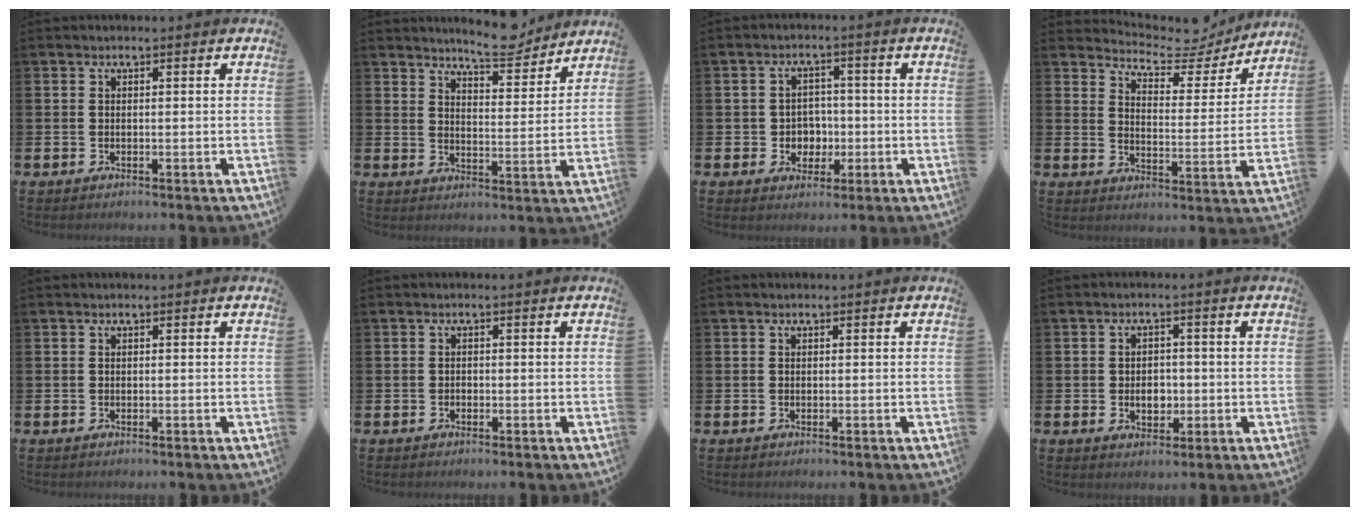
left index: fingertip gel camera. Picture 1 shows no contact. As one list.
[{"total": 8.0, "force": [7.7, 1.3, 1.7], "torque": [-0.036, -0.049, 0.139]}, {"total": 3.5, "force": [-0.3, 3.4, 0.9], "torque": [-0.021, 0.000, -0.013]}, {"total": 6.1, "force": [5.8, 1.7, 0.8], "torque": [-0.039, -0.047, 0.097]}, {"total": 0.0}, {"total": 0.6, "force": [-0.3, 0.5, 0.1], "torque": [-0.009, 0.005, -0.005]}, {"total": 0.0}, {"total": 3.0, "force": [-0.3, 2.3, 1.9], "torque": [-0.022, -0.001, -0.013]}]